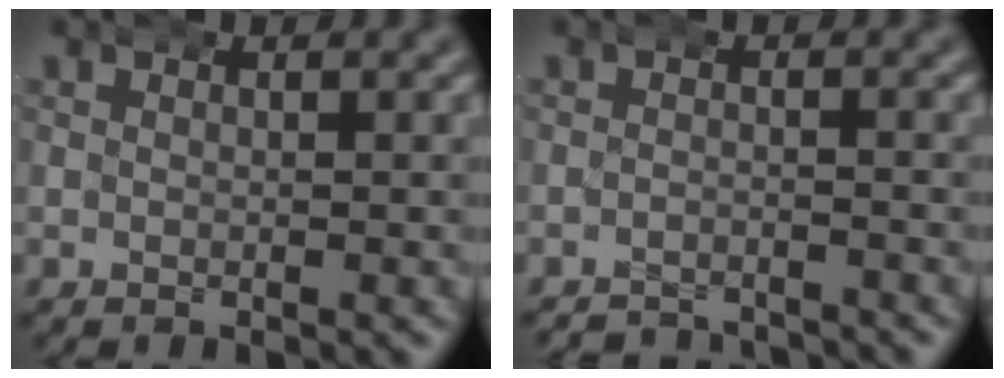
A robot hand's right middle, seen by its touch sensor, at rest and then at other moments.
{"total": 4.2, "force": [-4.2, 0.6, 0.1], "torque": [-0.003, -0.012, -0.068]}